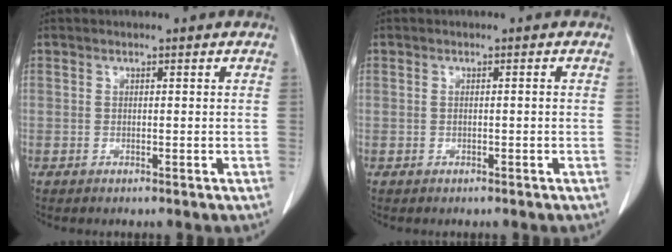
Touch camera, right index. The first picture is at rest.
{"total": 0.8, "force": [0.0, 0.1, 0.8], "torque": [-0.020, 0.004, 0.004]}